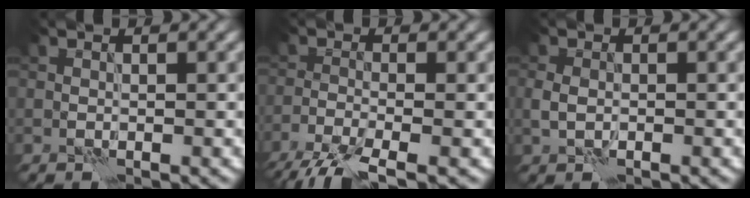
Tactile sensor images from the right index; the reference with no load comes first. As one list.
[{"total": 5.9, "force": [-4.4, 1.2, 3.7], "torque": [-0.068, -0.019, -0.092]}, {"total": 1.5, "force": [-0.3, 1.1, 1.0], "torque": [-0.022, 0.000, -0.007]}]